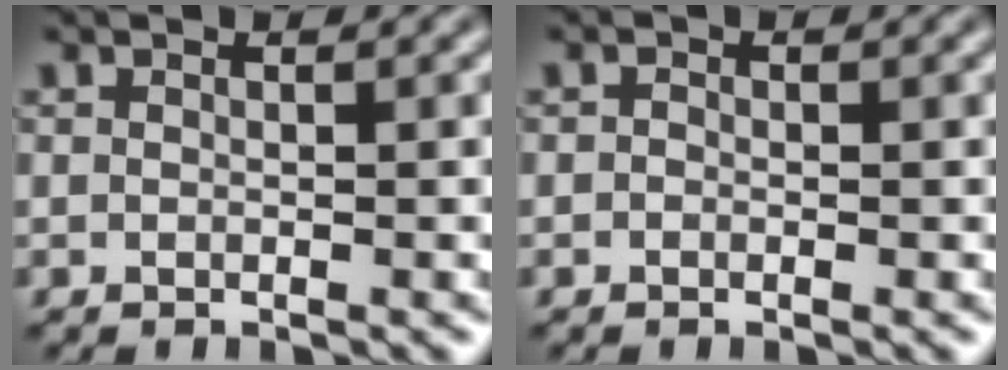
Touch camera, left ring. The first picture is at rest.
{"total": 0.5, "force": [-0.2, 0.4, 0.2], "torque": [-0.001, -0.003, -0.006]}